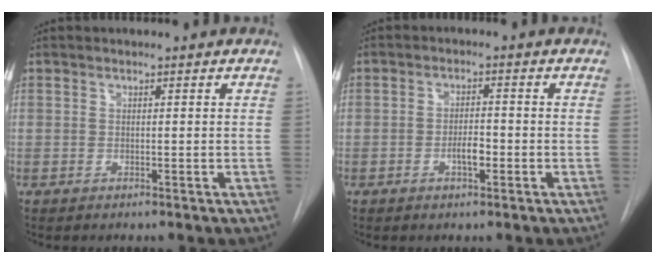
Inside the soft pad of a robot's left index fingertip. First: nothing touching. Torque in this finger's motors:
{"motor_torque": [0.10, 0.13, 0.06, 0.04]}